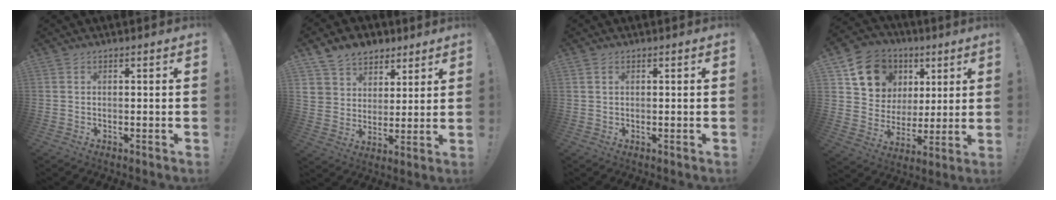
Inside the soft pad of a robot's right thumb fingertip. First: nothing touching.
{"total": 8.6, "force": [5.4, 6.6, 1.1], "torque": [-0.014, -0.045, 0.107]}
{"total": 1.0, "force": [0.7, 0.7, 0.4], "torque": [-0.002, -0.001, 0.011]}
{"total": 15.1, "force": [8.1, 12.0, 4.4], "torque": [-0.064, -0.041, 0.171]}